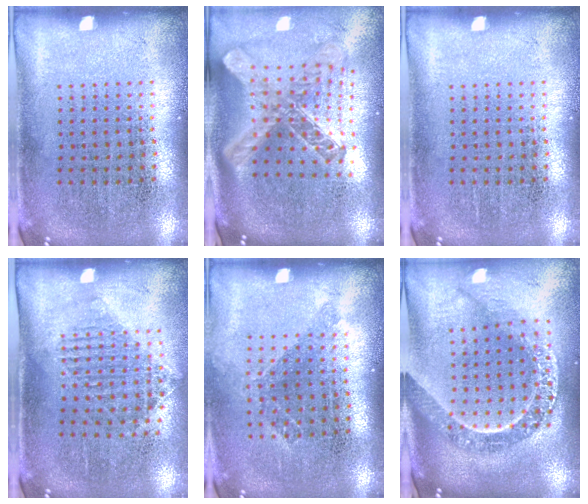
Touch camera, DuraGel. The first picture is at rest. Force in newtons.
{"total": 2.7, "press": 2.0, "slide": 1.9}
{"total": 0.0}
{"total": 1.2, "press": 1.1, "slide": 0.5}
{"total": 1.0, "press": 0.9, "slide": 0.5}
{"total": 2.5, "press": 2.1, "slide": 1.4}